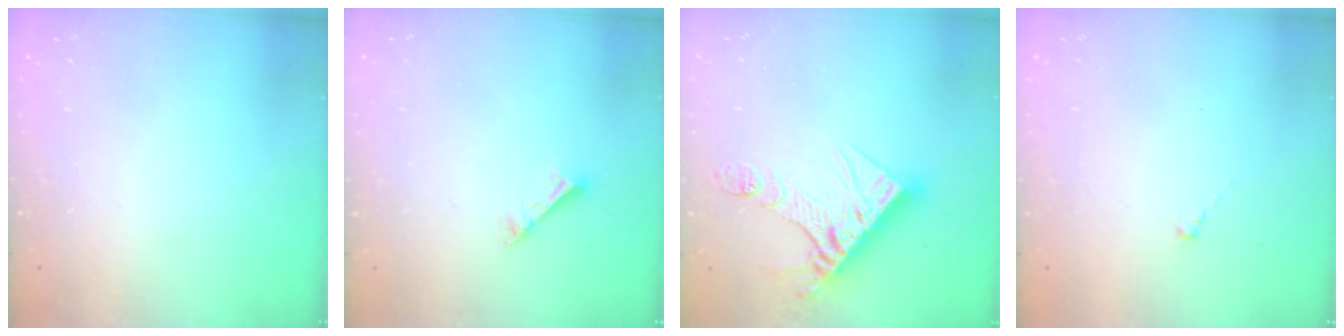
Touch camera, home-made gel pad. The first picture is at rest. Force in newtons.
{"total": 1.2, "press": 1.2, "slide": 0.1}
{"total": 14.5, "press": 14.4, "slide": 1.6}
{"total": 0.0}